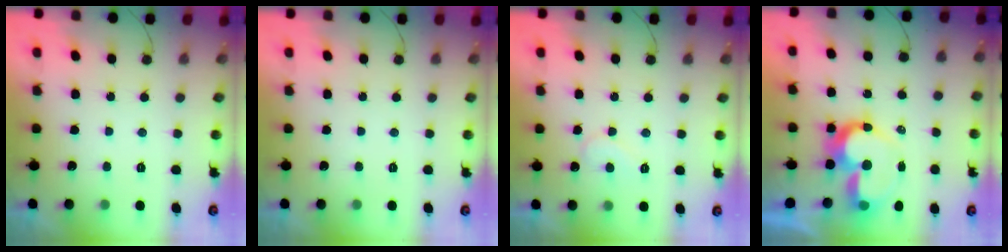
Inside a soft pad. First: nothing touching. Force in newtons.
{"total": 0.0}
{"total": 7.2, "press": 7.2, "slide": 0.6}
{"total": 12.2, "press": 12.1, "slide": 1.0}